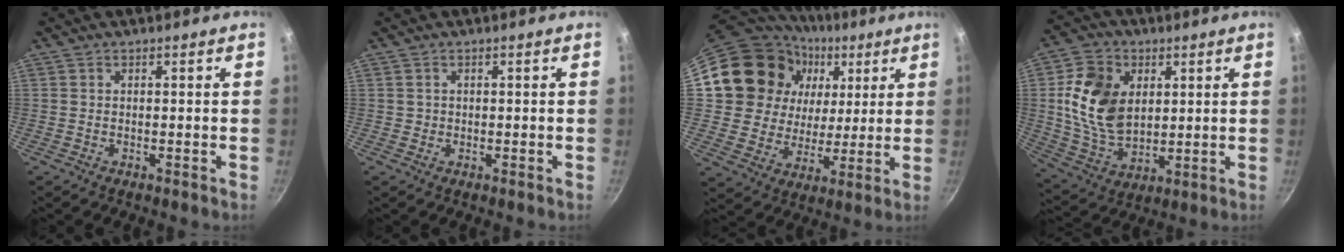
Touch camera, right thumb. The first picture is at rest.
{"total": 0.6, "force": [0.1, 0.6, 0.0], "torque": [0.005, 0.001, 0.001]}
{"total": 20.8, "force": [8.0, 16.9, 9.1], "torque": [-0.148, -0.004, 0.146]}
{"total": 15.2, "force": [2.9, 10.8, 10.3], "torque": [-0.173, -0.011, 0.062]}